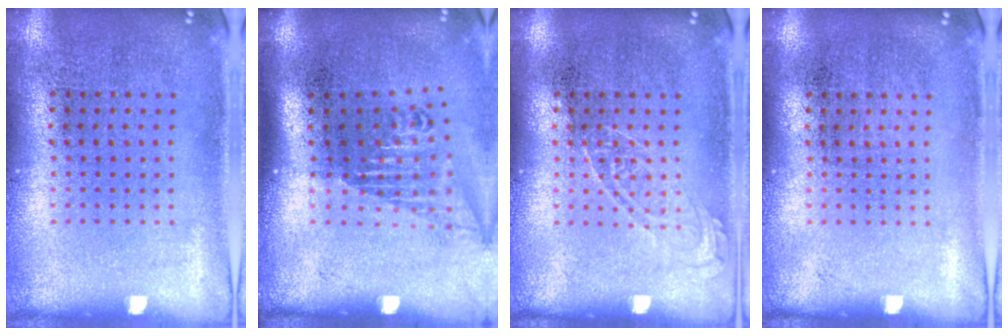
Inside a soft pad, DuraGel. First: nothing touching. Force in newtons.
{"total": 1.7, "press": 1.3, "slide": 1.2}
{"total": 1.5, "press": 1.4, "slide": 0.2}
{"total": 0.0}